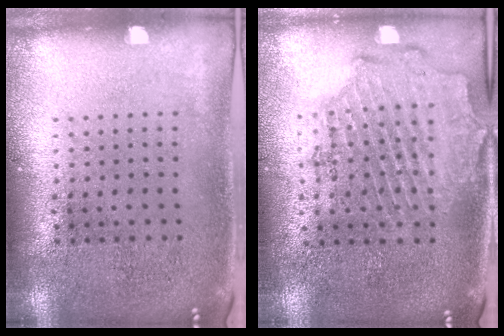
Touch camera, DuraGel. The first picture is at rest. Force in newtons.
{"total": 1.9, "press": 1.7, "slide": 0.9}